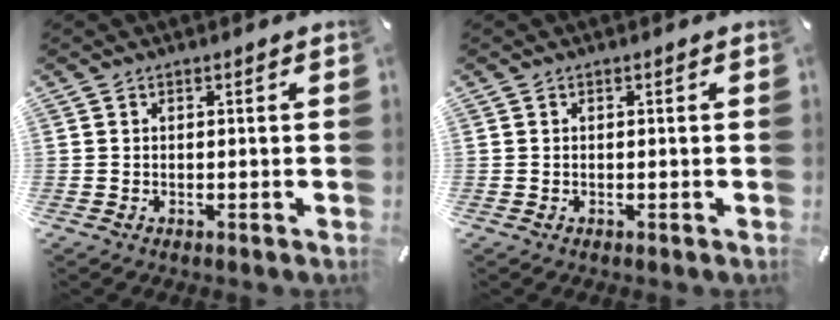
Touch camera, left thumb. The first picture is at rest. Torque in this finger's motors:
{"motor_torque": [-0.16, -0.16, -0.03, 0.03, 0.00]}